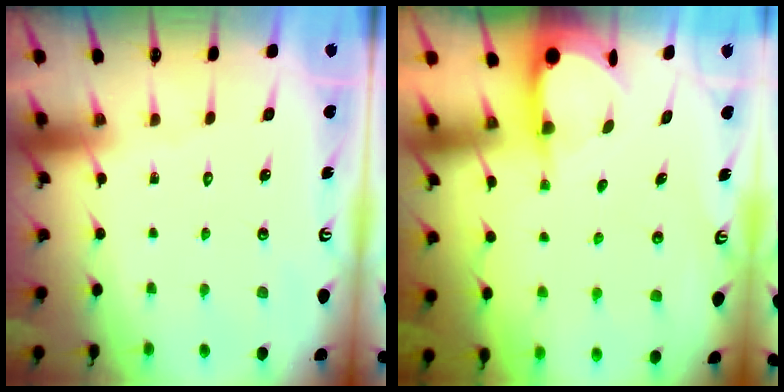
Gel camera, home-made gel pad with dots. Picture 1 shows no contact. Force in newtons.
{"total": 3.9, "press": 3.9, "slide": 0.3}